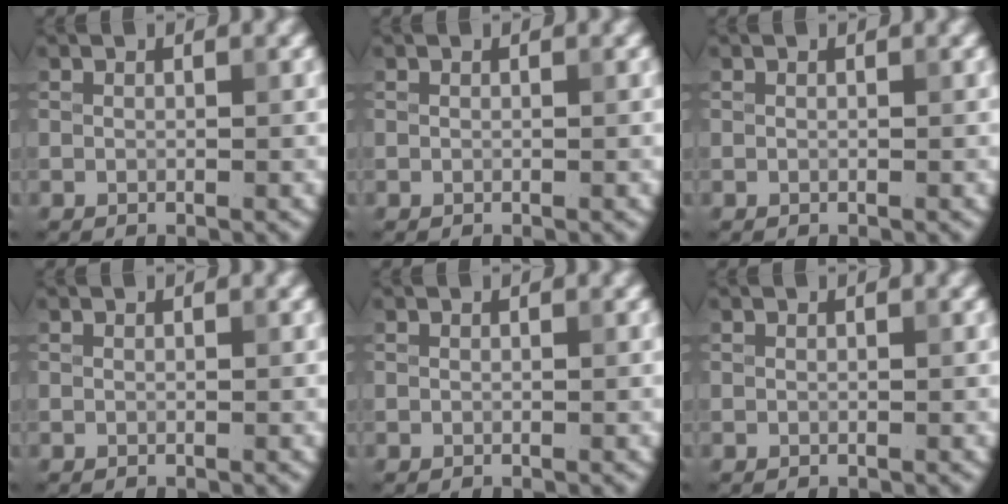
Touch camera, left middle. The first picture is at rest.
{"total": 0.0}
{"total": 0.0}
{"total": 0.0}
{"total": 0.0}
{"total": 0.0}